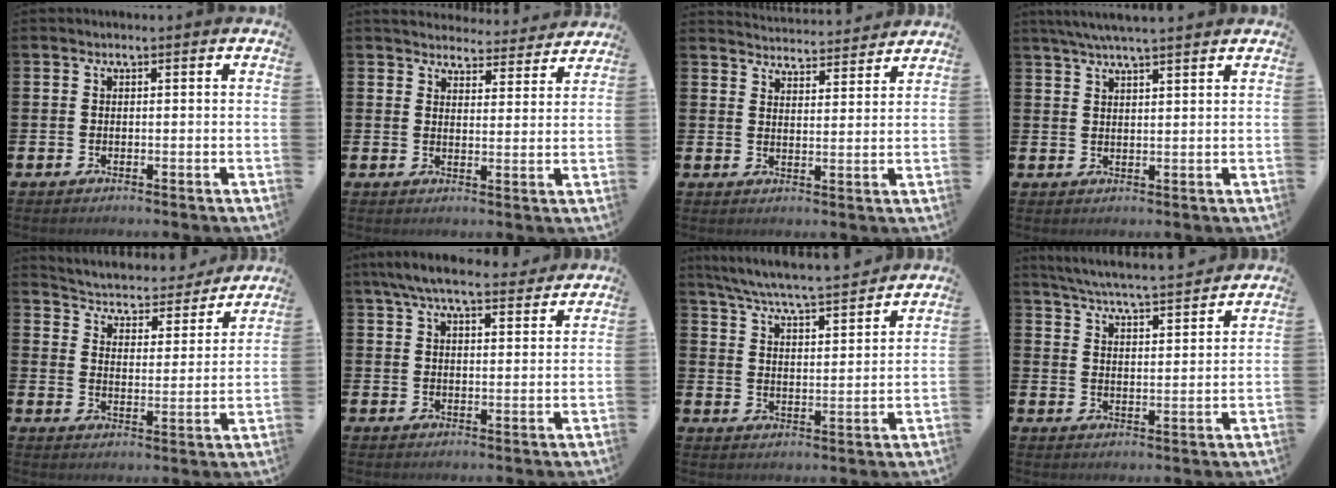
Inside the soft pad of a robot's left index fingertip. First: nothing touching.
{"total": 4.5, "force": [4.4, 1.1, 0.0], "torque": [-0.004, -0.035, 0.075]}
{"total": 4.3, "force": [4.3, 0.2, -0.2], "torque": [-0.007, -0.033, 0.077]}
{"total": 4.7, "force": [4.2, 0.0, 2.0], "torque": [-0.048, -0.007, 0.077]}
{"total": 4.3, "force": [4.1, 1.3, 0.5], "torque": [-0.037, -0.036, 0.063]}
{"total": 6.8, "force": [6.1, 1.4, 2.6], "torque": [-0.063, -0.019, 0.110]}
{"total": 6.6, "force": [6.4, 0.0, 1.9], "torque": [-0.064, -0.047, 0.110]}
{"total": 5.9, "force": [5.7, -0.1, 1.2], "torque": [-0.049, -0.042, 0.100]}